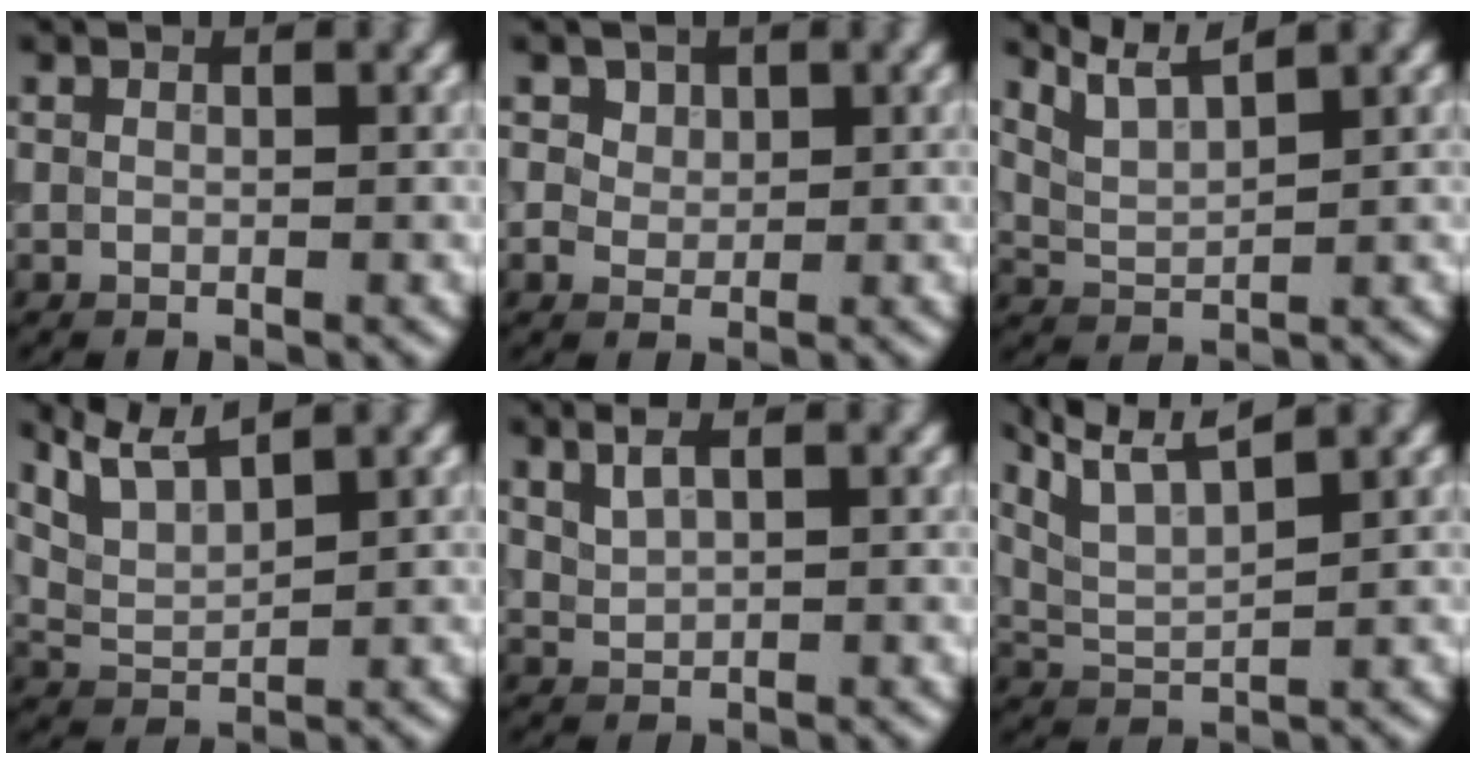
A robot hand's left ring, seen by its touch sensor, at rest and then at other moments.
{"total": 3.2, "force": [2.0, 2.2, 1.3], "torque": [-0.037, 0.001, 0.033]}
{"total": 4.0, "force": [3.3, 0.8, 2.1], "torque": [-0.046, 0.009, 0.064]}
{"total": 4.5, "force": [3.7, 1.0, 2.5], "torque": [-0.060, 0.010, 0.073]}
{"total": 1.9, "force": [1.3, 0.6, 1.3], "torque": [-0.030, 0.001, 0.029]}
{"total": 7.0, "force": [5.1, 1.8, 4.5], "torque": [-0.085, 0.029, 0.065]}